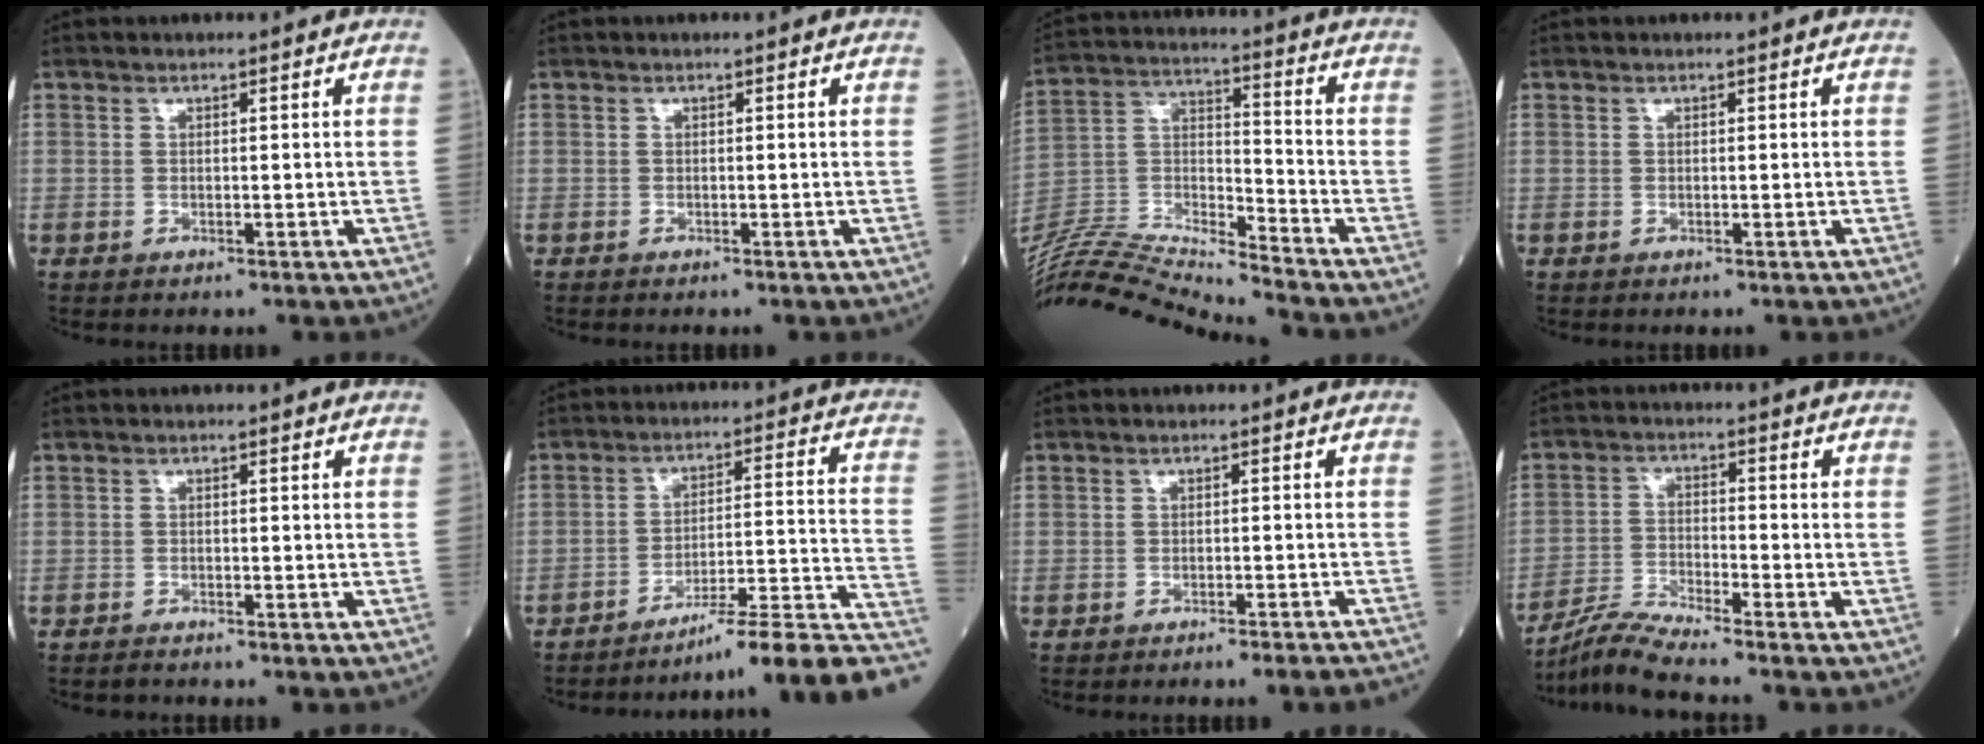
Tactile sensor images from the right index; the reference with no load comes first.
{"total": 0.0}
{"total": 19.7, "force": [-18.7, -1.4, 6.0], "torque": [-0.121, 0.007, -0.337]}
{"total": 0.0}
{"total": 0.9, "force": [-0.9, 0.1, 0.1], "torque": [-0.010, -0.003, -0.017]}
{"total": 16.5, "force": [-13.3, -1.6, 9.6], "torque": [-0.079, 0.025, -0.192]}
{"total": 5.3, "force": [-4.8, -0.8, 1.9], "torque": [-0.013, -0.007, -0.061]}
{"total": 6.4, "force": [-6.0, -1.7, 1.7], "torque": [-0.048, -0.019, -0.117]}